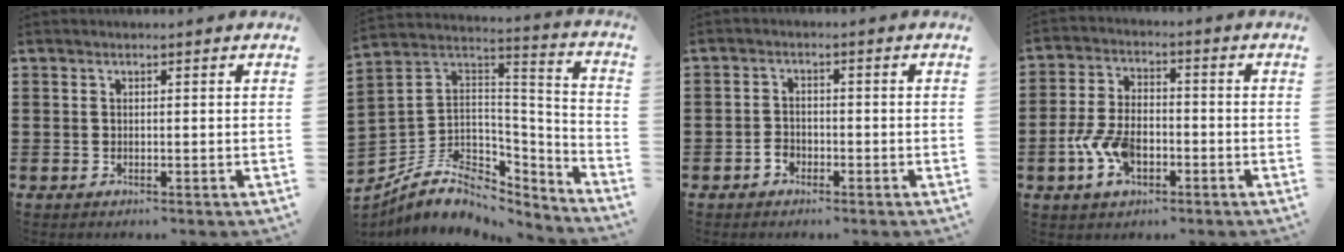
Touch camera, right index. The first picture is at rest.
{"total": 8.6, "force": [-5.3, 5.5, 3.9], "torque": [-0.099, -0.003, -0.097]}
{"total": 2.1, "force": [-1.4, 1.4, 0.7], "torque": [-0.018, -0.001, -0.029]}
{"total": 7.5, "force": [-2.7, 4.2, 5.6], "torque": [-0.136, 0.000, -0.055]}